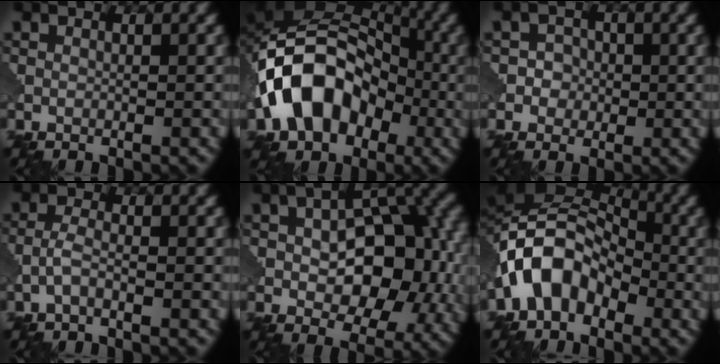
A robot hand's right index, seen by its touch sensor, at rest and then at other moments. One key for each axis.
{"total": 11.6, "fx": -3.3, "fy": 8.7, "fz": 7.0, "tx": -0.114, "ty": 0.007, "tz": -0.074}
{"total": 2.2, "fx": -0.3, "fy": 2.1, "fz": 0.5, "tx": 0.011, "ty": 0.003, "tz": -0.015}
{"total": 1.6, "fx": -0.9, "fy": 0.4, "fz": 1.3, "tx": -0.030, "ty": 0.004, "tz": -0.024}
{"total": 11.8, "fx": 0.2, "fy": 7.2, "fz": 9.3, "tx": -0.129, "ty": 0.000, "tz": 0.008}
{"total": 8.0, "fx": -3.0, "fy": 5.4, "fz": 5.0, "tx": -0.083, "ty": 0.018, "tz": -0.073}